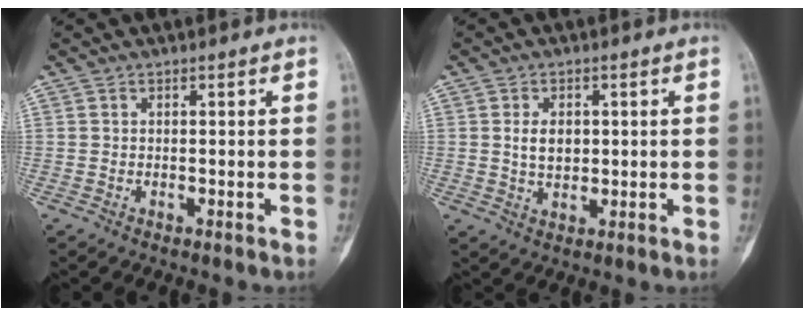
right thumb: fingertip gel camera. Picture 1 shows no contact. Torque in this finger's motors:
{"motor_torque": [0.58, 0.59, 0.23, -0.21, 0.10]}